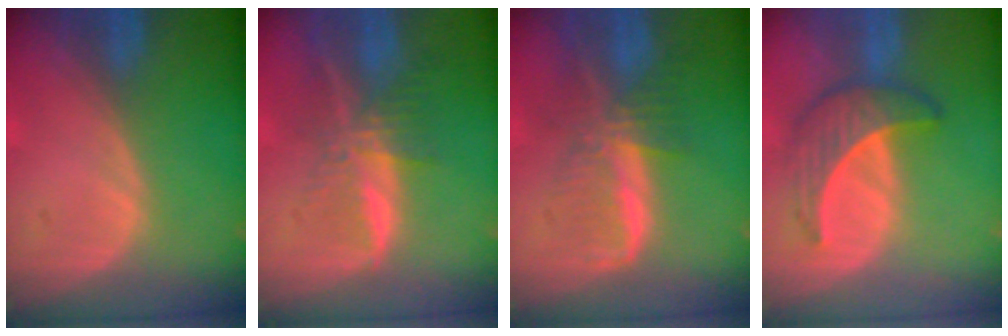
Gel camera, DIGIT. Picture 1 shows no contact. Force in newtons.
{"total": 7.7, "press": 6.5, "slide": 4.1}
{"total": 7.3, "press": 6.6, "slide": 3.1}
{"total": 6.4, "press": 6.3, "slide": 1.1}